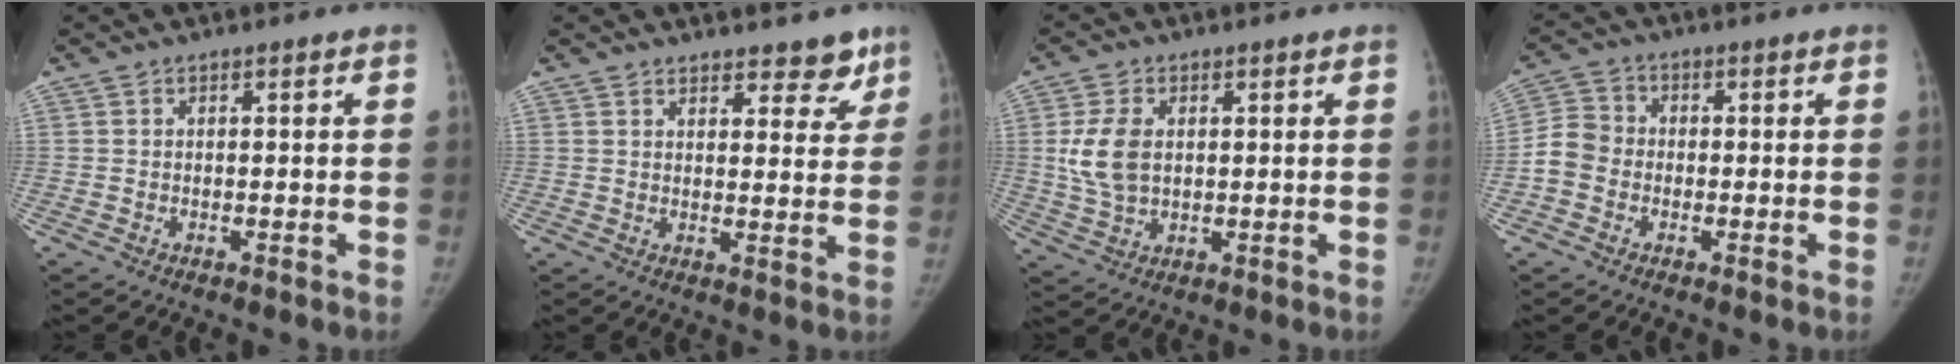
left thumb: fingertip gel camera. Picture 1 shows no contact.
{"total": 6.7, "force": [5.5, 3.0, 2.5], "torque": [0.007, -0.032, 0.068]}
{"total": 7.9, "force": [1.4, 5.1, 5.8], "torque": [-0.114, -0.005, 0.034]}
{"total": 5.4, "force": [-1.4, 4.7, 2.3], "torque": [-0.035, 0.015, -0.039]}